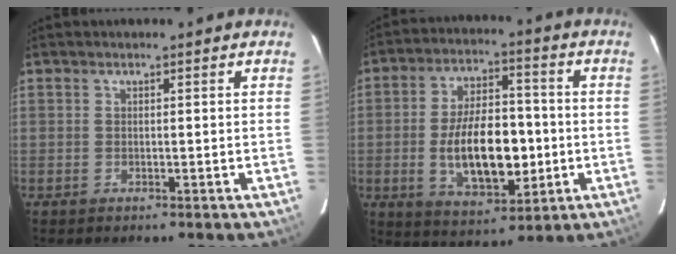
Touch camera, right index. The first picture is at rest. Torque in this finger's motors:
{"motor_torque": [1.16, -0.82, 0.89, 0.21]}